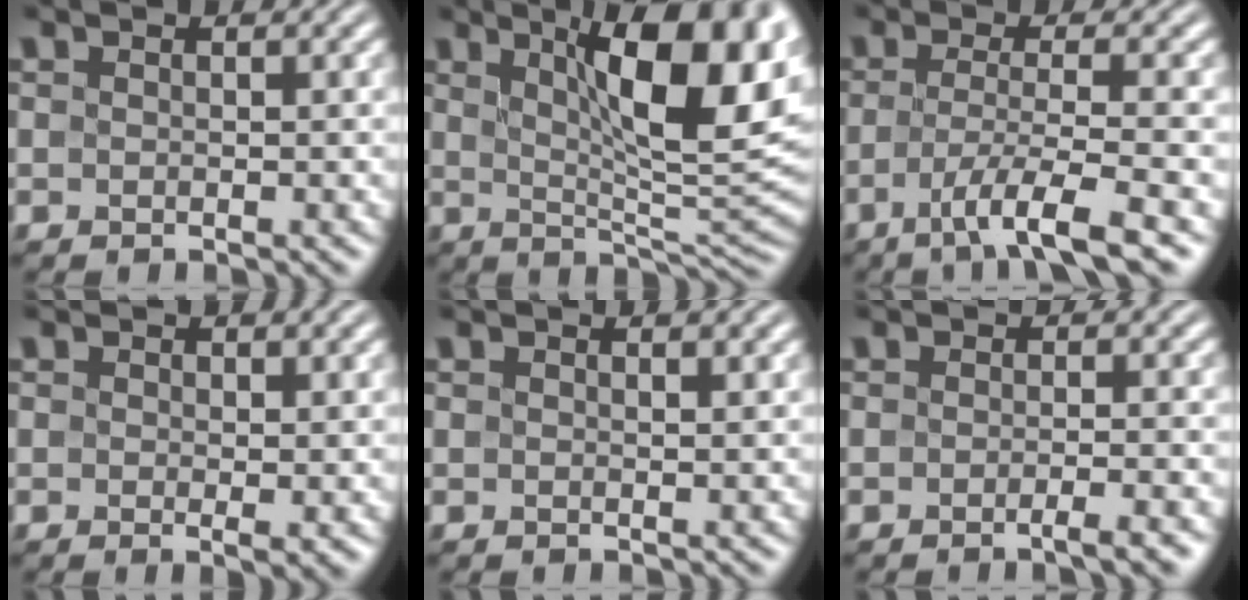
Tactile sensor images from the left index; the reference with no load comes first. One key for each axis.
{"total": 12.7, "fx": 3.8, "fy": 3.6, "fz": 11.6, "tx": -0.146, "ty": -0.001, "tz": 0.061}
{"total": 5.3, "fx": -2.5, "fy": 0.8, "fz": 4.7, "tx": -0.077, "ty": -0.009, "tz": -0.050}
{"total": 1.3, "fx": 0.2, "fy": 0.1, "fz": 1.2, "tx": -0.017, "ty": -0.010, "tz": 0.004}
{"total": 1.1, "fx": 0.7, "fy": 0.4, "fz": 0.8, "tx": -0.007, "ty": -0.002, "tz": 0.004}
{"total": 2.6, "fx": -1.3, "fy": 0.6, "fz": 2.1, "tx": -0.012, "ty": -0.004, "tz": -0.026}